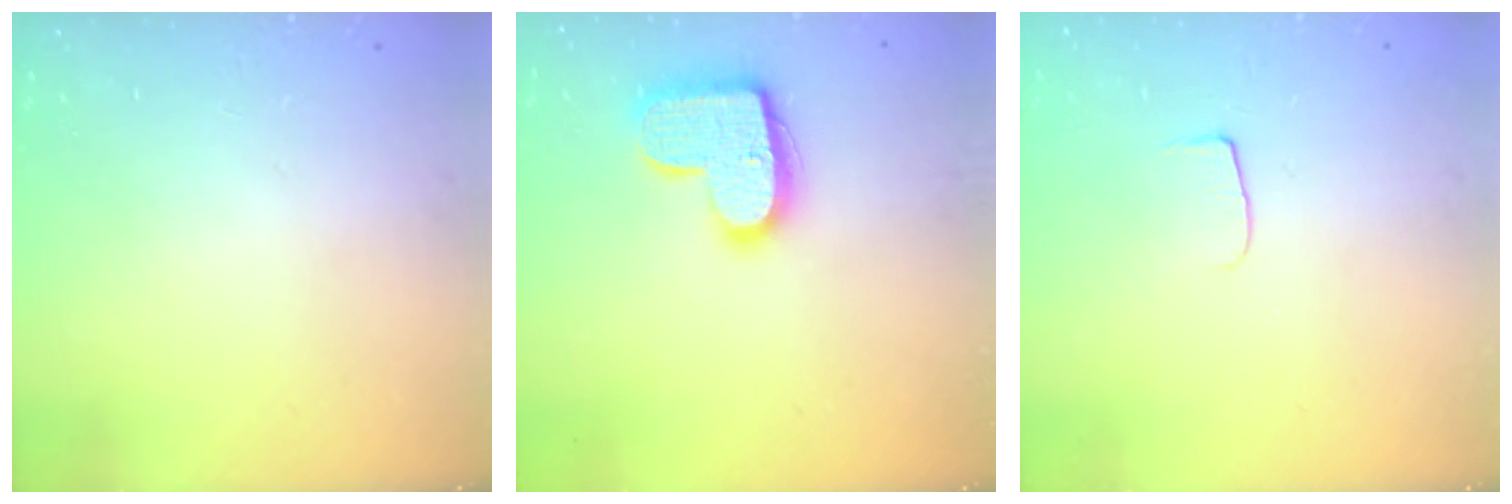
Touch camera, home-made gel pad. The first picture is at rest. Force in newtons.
{"total": 15.5, "press": 15.5, "slide": 0.8}
{"total": 4.8, "press": 4.8, "slide": 0.6}